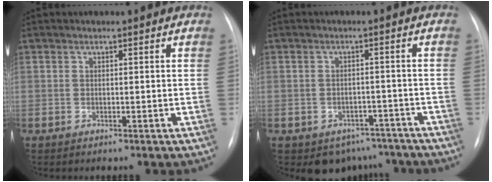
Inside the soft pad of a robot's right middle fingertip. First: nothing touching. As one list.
[{"total": 6.3, "force": [-5.0, 3.8, 0.6], "torque": [0.010, 0.017, -0.060]}]